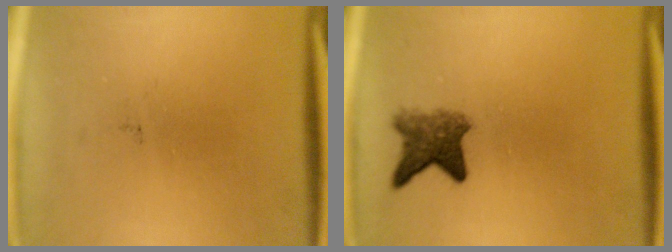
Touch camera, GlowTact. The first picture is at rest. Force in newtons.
{"total": 4.3}